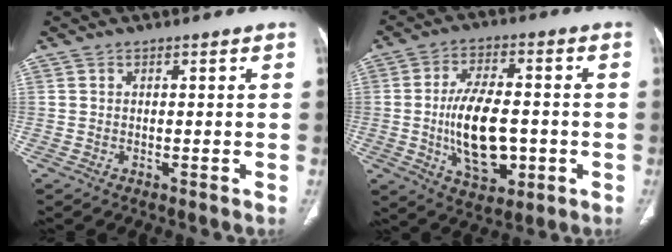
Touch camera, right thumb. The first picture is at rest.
{"total": 14.2, "force": [-1.9, 7.5, 11.9], "torque": [-0.193, 0.004, -0.022]}